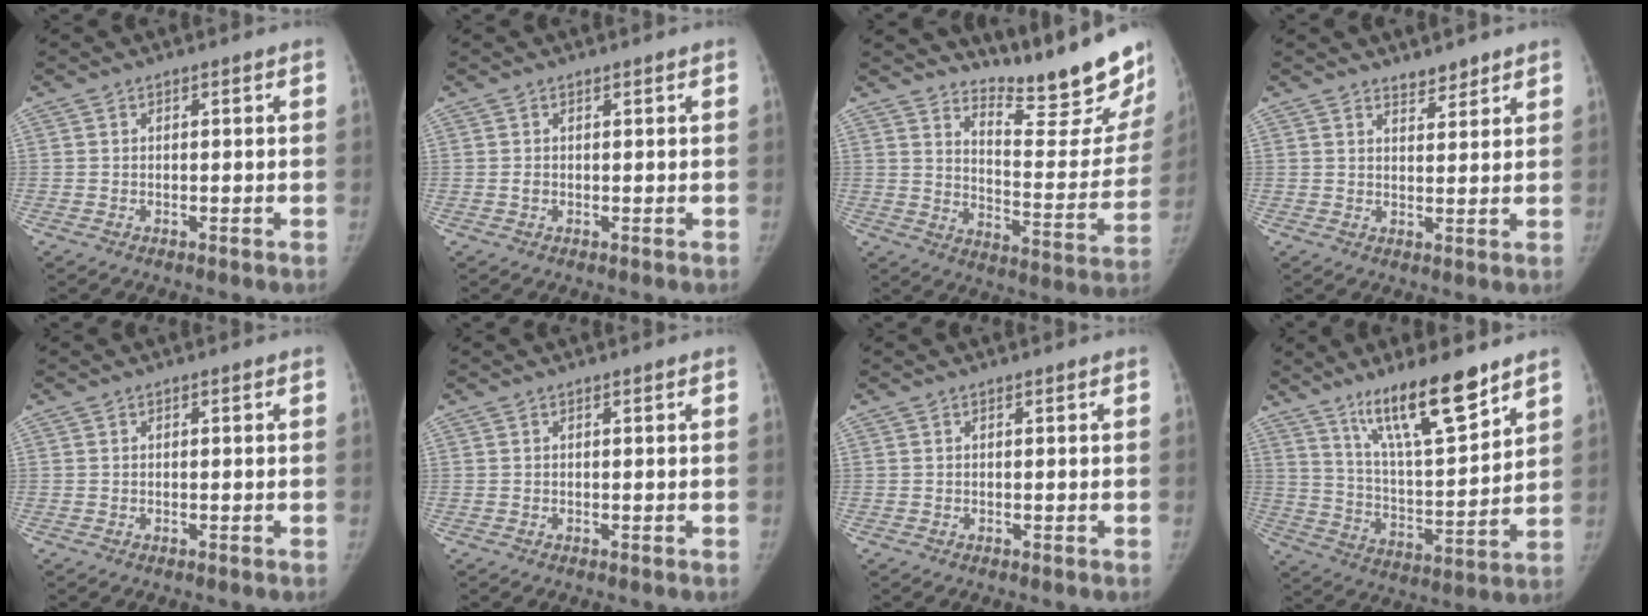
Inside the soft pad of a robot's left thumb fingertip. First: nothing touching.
{"total": 0.6, "force": [0.2, 0.4, 0.4], "torque": [-0.007, -0.001, 0.005]}
{"total": 20.3, "force": [17.8, 3.3, 9.2], "torque": [-0.095, -0.163, 0.242]}
{"total": 3.2, "force": [2.8, 1.1, 1.0], "torque": [-0.003, -0.023, 0.045]}
{"total": 0.0}
{"total": 0.0}
{"total": 0.0}
{"total": 17.1, "force": [11.8, 3.7, 11.8], "torque": [-0.178, -0.073, 0.215]}